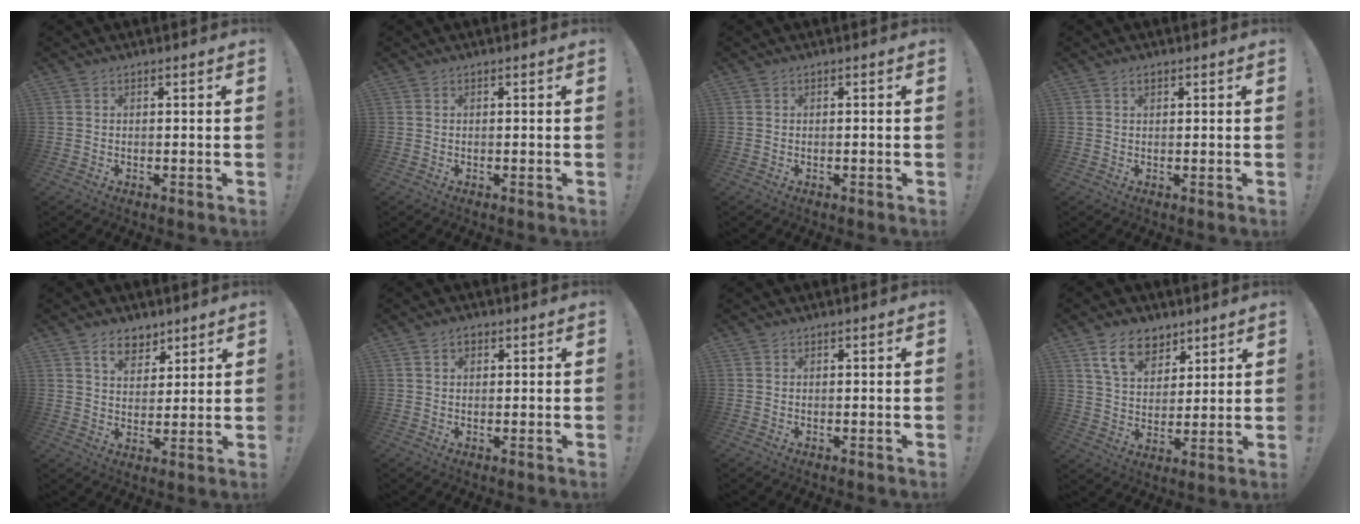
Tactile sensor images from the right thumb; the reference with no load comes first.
{"total": 0.0}
{"total": 0.7, "force": [-0.6, -0.2, 0.3], "torque": [-0.009, 0.000, -0.010]}
{"total": 0.9, "force": [0.6, 0.5, 0.6], "torque": [-0.011, 0.001, 0.011]}
{"total": 7.6, "force": [5.0, 5.1, 2.5], "torque": [-0.031, -0.027, 0.092]}
{"total": 1.9, "force": [0.8, 1.3, 1.1], "torque": [-0.017, 0.003, 0.014]}
{"total": 0.0}
{"total": 11.9, "force": [7.3, 7.8, 5.4], "torque": [-0.081, -0.033, 0.139]}